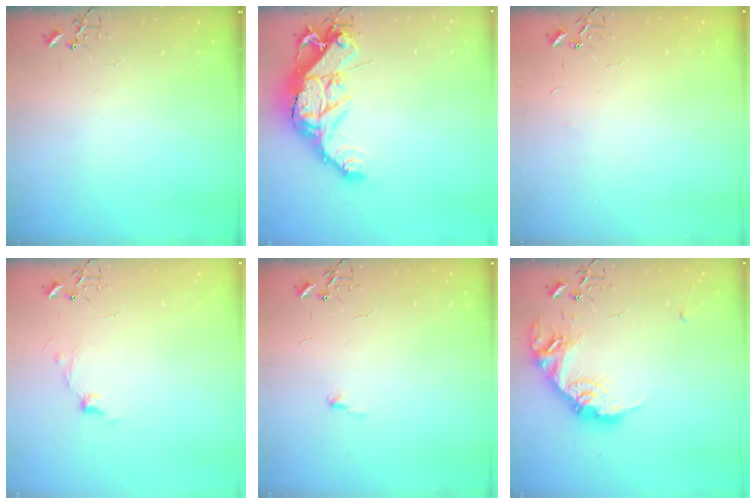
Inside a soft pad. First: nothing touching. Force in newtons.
{"total": 17.7, "press": 17.6, "slide": 1.5}
{"total": 2.4, "press": 2.4, "slide": 0.3}
{"total": 6.8, "press": 6.8, "slide": 0.7}
{"total": 3.5, "press": 3.5, "slide": 0.4}
{"total": 17.6, "press": 17.6, "slide": 0.8}